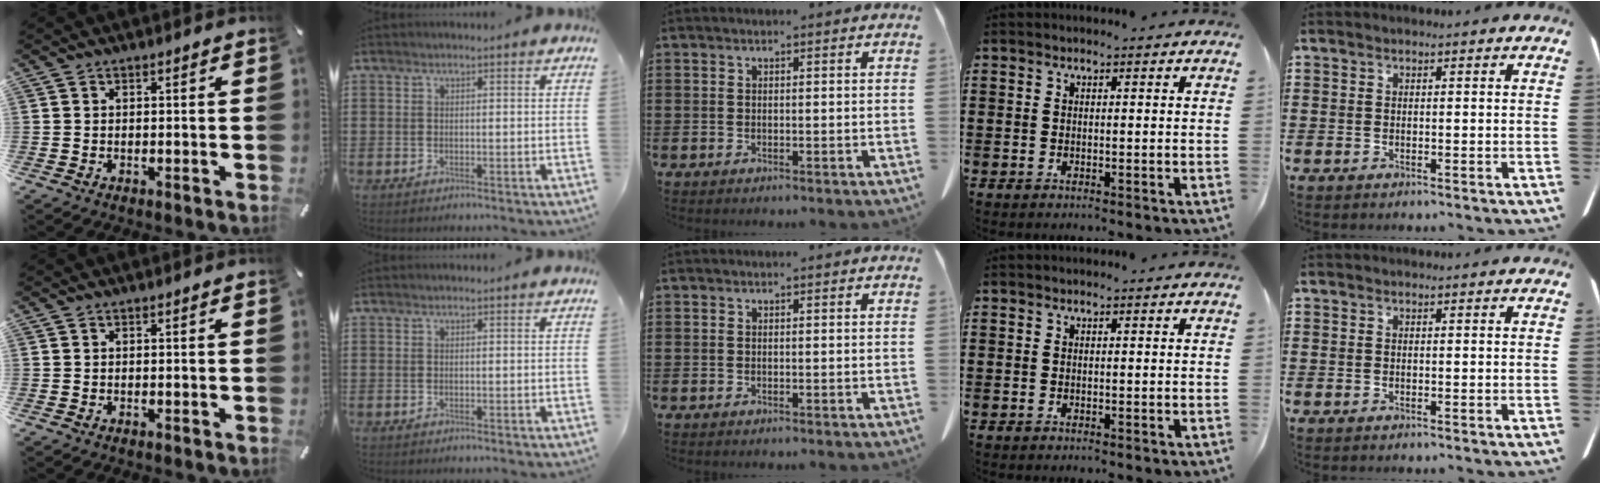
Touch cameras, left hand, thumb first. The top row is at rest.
{}